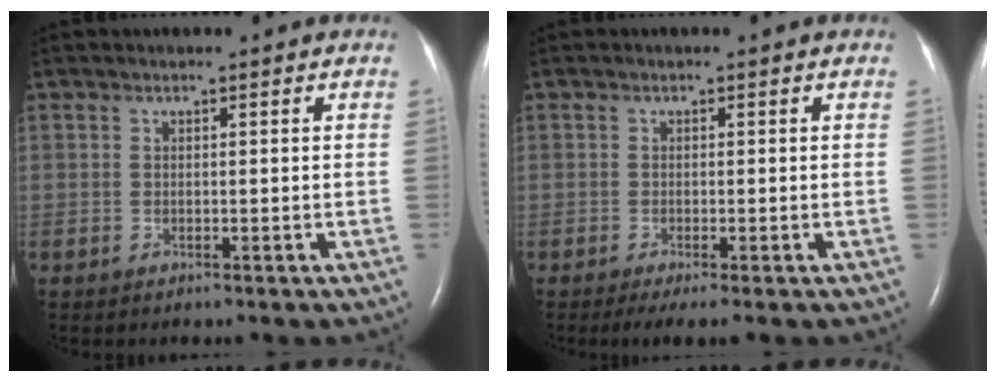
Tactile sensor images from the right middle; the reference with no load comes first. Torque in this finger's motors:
{"motor_torque": [0.10, -0.14, -0.01, 0.02]}